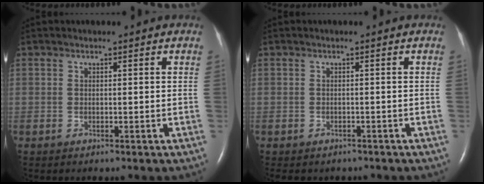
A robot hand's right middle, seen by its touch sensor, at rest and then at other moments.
{"total": 4.0, "force": [-3.3, 2.0, 0.9], "torque": [-0.012, 0.003, -0.037]}